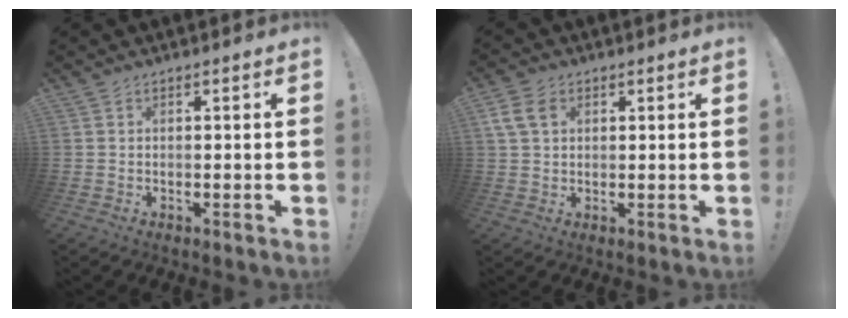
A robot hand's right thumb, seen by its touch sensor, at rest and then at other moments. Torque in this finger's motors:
{"motor_torque": [0.13, 0.11, 0.52, 0.08, 0.03]}